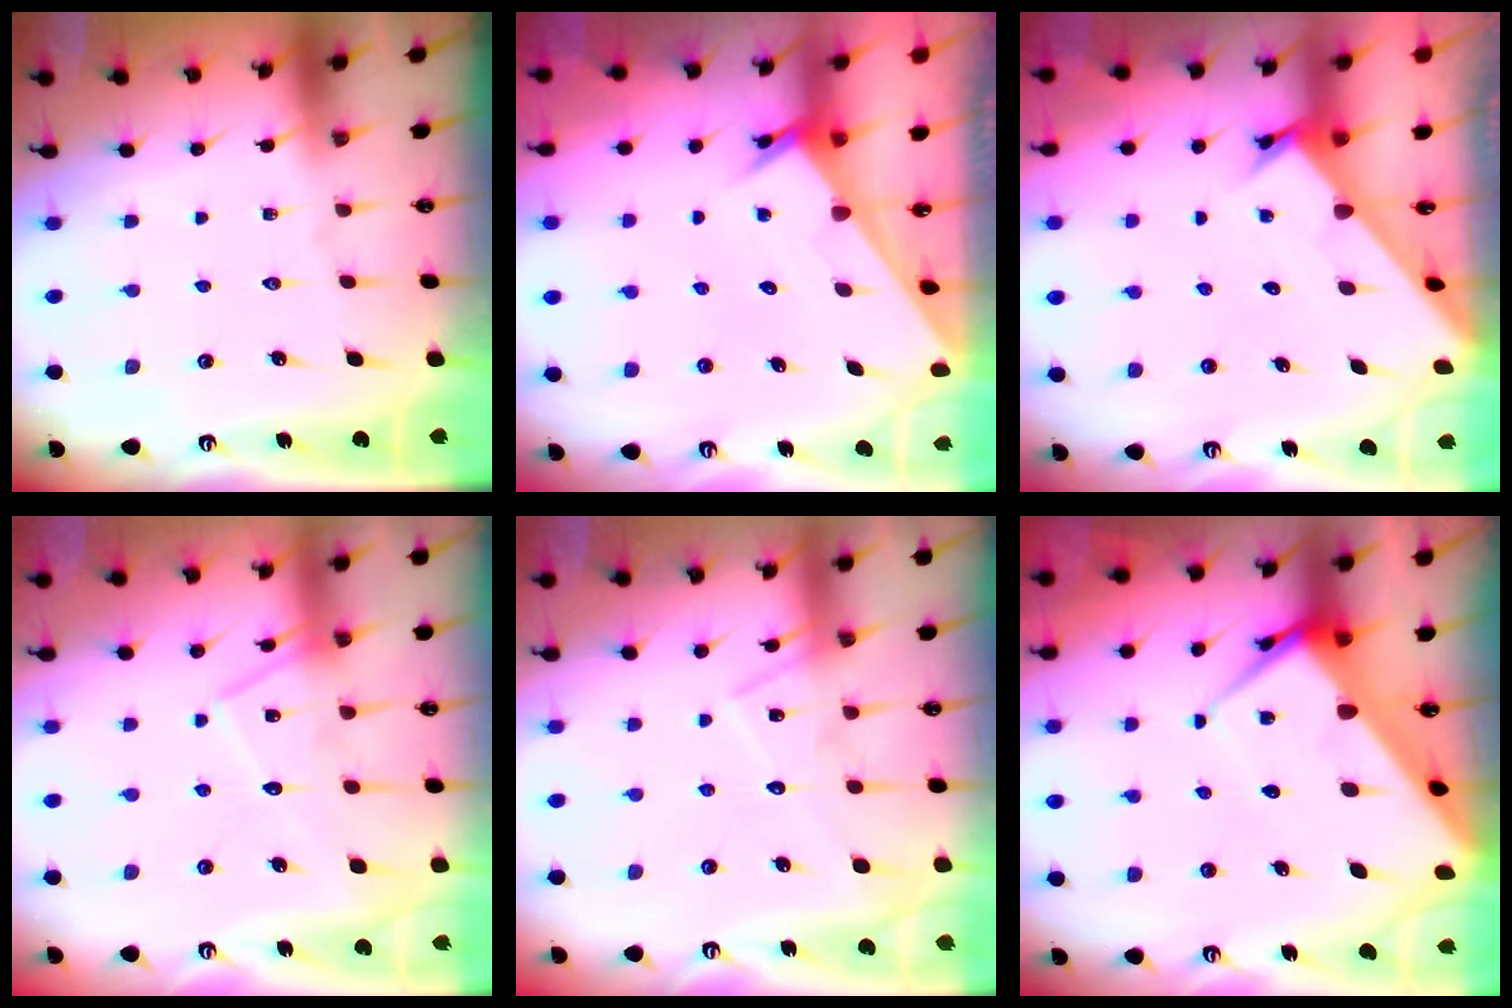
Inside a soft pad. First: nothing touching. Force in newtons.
{"total": 2.5, "press": 2.5, "slide": 0.1}
{"total": 2.3, "press": 2.3, "slide": 0.1}
{"total": 14.1, "press": 14.1, "slide": 1.0}
{"total": 12.5, "press": 12.5, "slide": 1.0}
{"total": 9.5, "press": 9.5, "slide": 0.8}